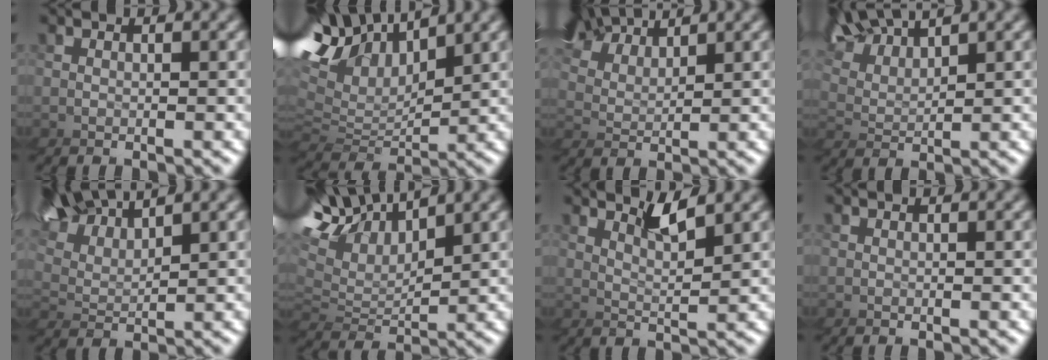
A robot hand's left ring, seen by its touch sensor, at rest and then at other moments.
{"total": 5.6, "force": [2.7, 3.8, 3.2], "torque": [-0.097, 0.025, 0.026]}
{"total": 3.5, "force": [3.0, 1.6, -0.5], "torque": [-0.052, 0.015, 0.038]}
{"total": 3.3, "force": [3.2, 0.8, -0.5], "torque": [-0.069, 0.018, 0.039]}
{"total": 3.7, "force": [3.5, 1.2, 0.5], "torque": [-0.085, 0.022, 0.042]}
{"total": 5.8, "force": [2.8, 3.3, 3.8], "torque": [-0.112, 0.027, 0.026]}
{"total": 4.2, "force": [3.1, -2.2, -1.8], "torque": [-0.023, 0.018, 0.042]}
{"total": 0.0}